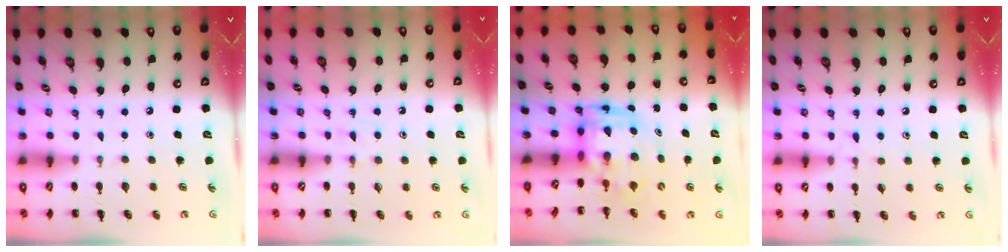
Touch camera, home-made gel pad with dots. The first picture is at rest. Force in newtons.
{"total": 4.4, "press": 4.1, "slide": 1.6}
{"total": 4.0, "press": 3.9, "slide": 0.8}
{"total": 6.6, "press": 6.3, "slide": 1.9}